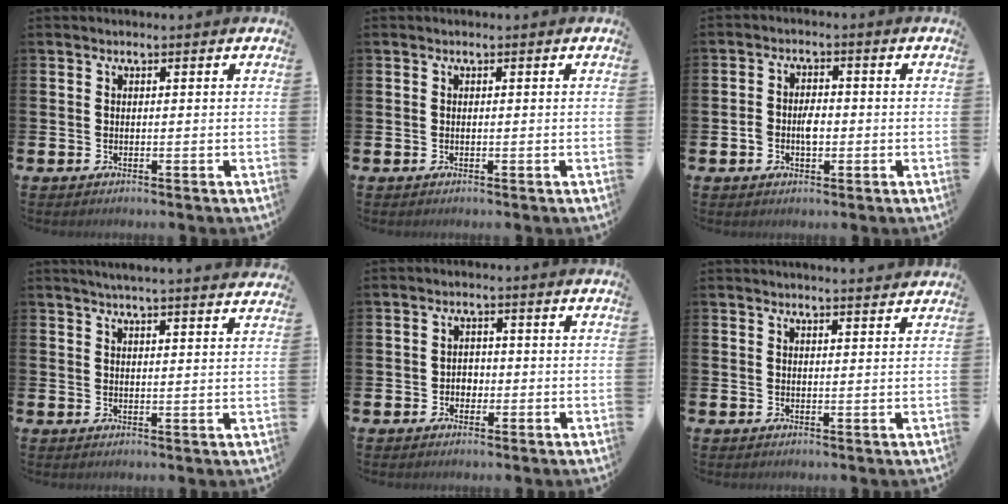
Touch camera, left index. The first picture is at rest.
{"total": 0.0}
{"total": 3.3, "force": [-0.7, 2.1, 2.5], "torque": [-0.031, 0.000, -0.017]}
{"total": 3.9, "force": [3.8, -0.7, 0.7], "torque": [-0.021, -0.019, 0.068]}
{"total": 1.9, "force": [-0.6, 1.7, 0.7], "torque": [-0.002, -0.001, -0.018]}
{"total": 2.1, "force": [2.1, -0.1, 0.0], "torque": [-0.002, -0.010, 0.037]}